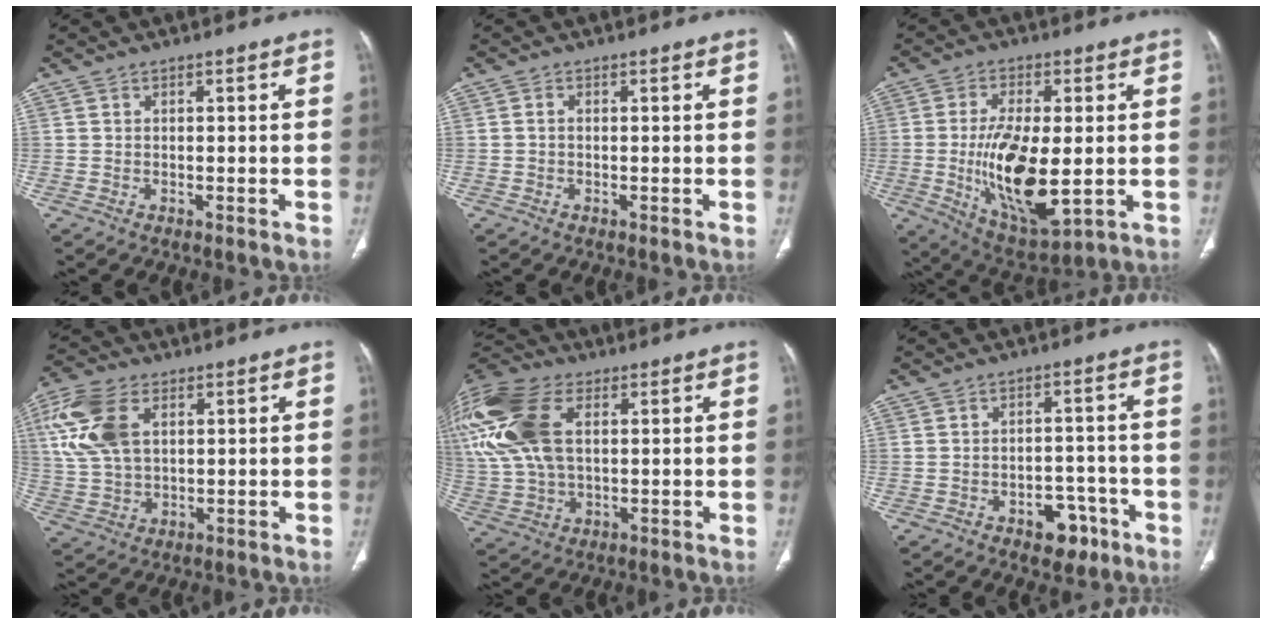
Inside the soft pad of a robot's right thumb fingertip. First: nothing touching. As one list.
[{"total": 0.6, "force": [-0.1, 0.4, 0.4], "torque": [-0.006, 0.001, -0.004]}, {"total": 16.7, "force": [-1.8, 7.0, 15.0], "torque": [-0.263, -0.021, -0.016]}, {"total": 13.0, "force": [4.1, 7.7, 9.6], "torque": [-0.211, 0.004, 0.084]}, {"total": 22.5, "force": [6.8, 13.2, 16.9], "torque": [-0.414, 0.019, 0.127]}, {"total": 6.3, "force": [-3.5, 4.1, 3.3], "torque": [-0.017, 0.031, -0.043]}]